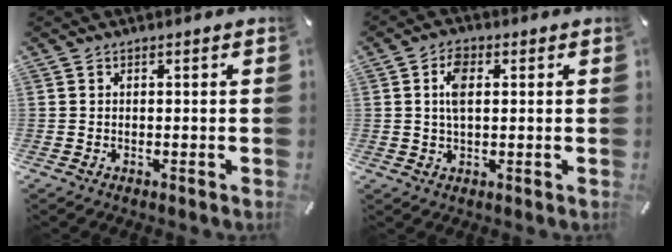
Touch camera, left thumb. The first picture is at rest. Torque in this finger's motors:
{"motor_torque": [0.12, -0.07, 0.14, 0.33, 0.06]}